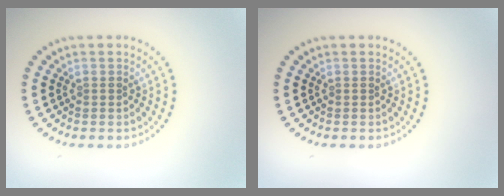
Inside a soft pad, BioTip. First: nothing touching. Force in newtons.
{"total": 0.0}